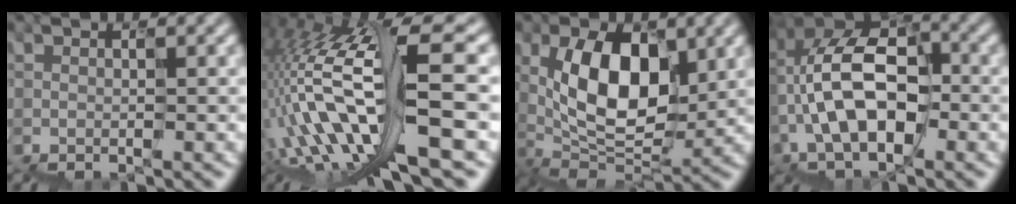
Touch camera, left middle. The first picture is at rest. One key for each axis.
{"total": 12.3, "fx": -2.1, "fy": 3.1, "fz": 11.7, "tx": -0.247, "ty": 0.028, "tz": -0.028}
{"total": 6.5, "fx": 1.3, "fy": 4.0, "fz": 5.0, "tx": -0.107, "ty": 0.003, "tz": 0.023}
{"total": 10.3, "fx": -1.4, "fy": 6.0, "fz": 8.2, "tx": -0.168, "ty": 0.028, "tz": -0.033}